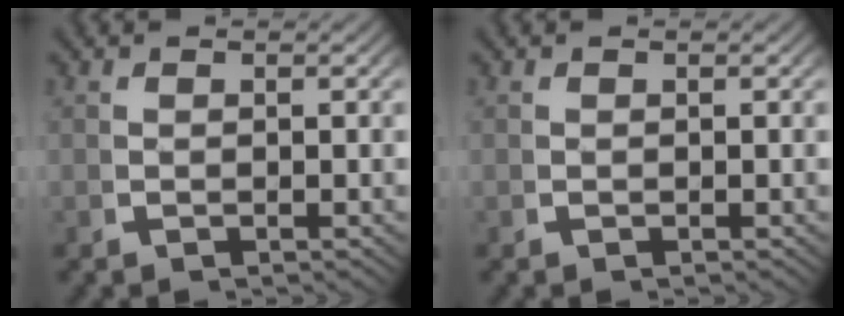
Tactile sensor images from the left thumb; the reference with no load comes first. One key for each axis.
{"total": 0.0}